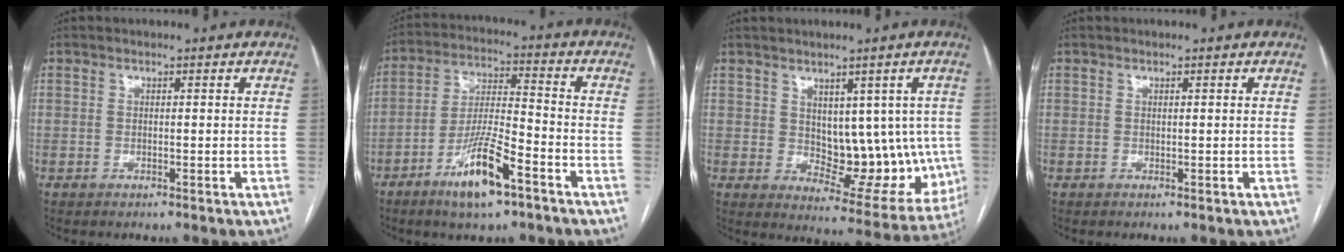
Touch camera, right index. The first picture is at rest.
{"total": 11.3, "force": [-6.5, 1.8, 9.0], "torque": [-0.172, -0.011, -0.117]}
{"total": 11.8, "force": [1.2, 6.9, 9.5], "torque": [-0.099, 0.010, 0.041]}
{"total": 0.0}